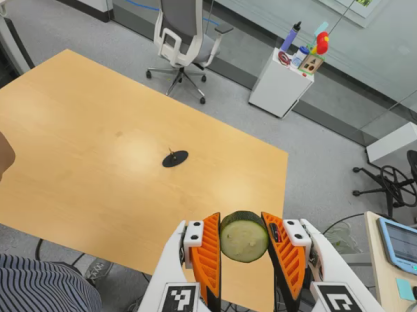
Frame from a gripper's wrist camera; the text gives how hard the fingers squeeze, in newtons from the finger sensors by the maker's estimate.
{"total": 9.2, "left": 8.2, "right": 10.1}